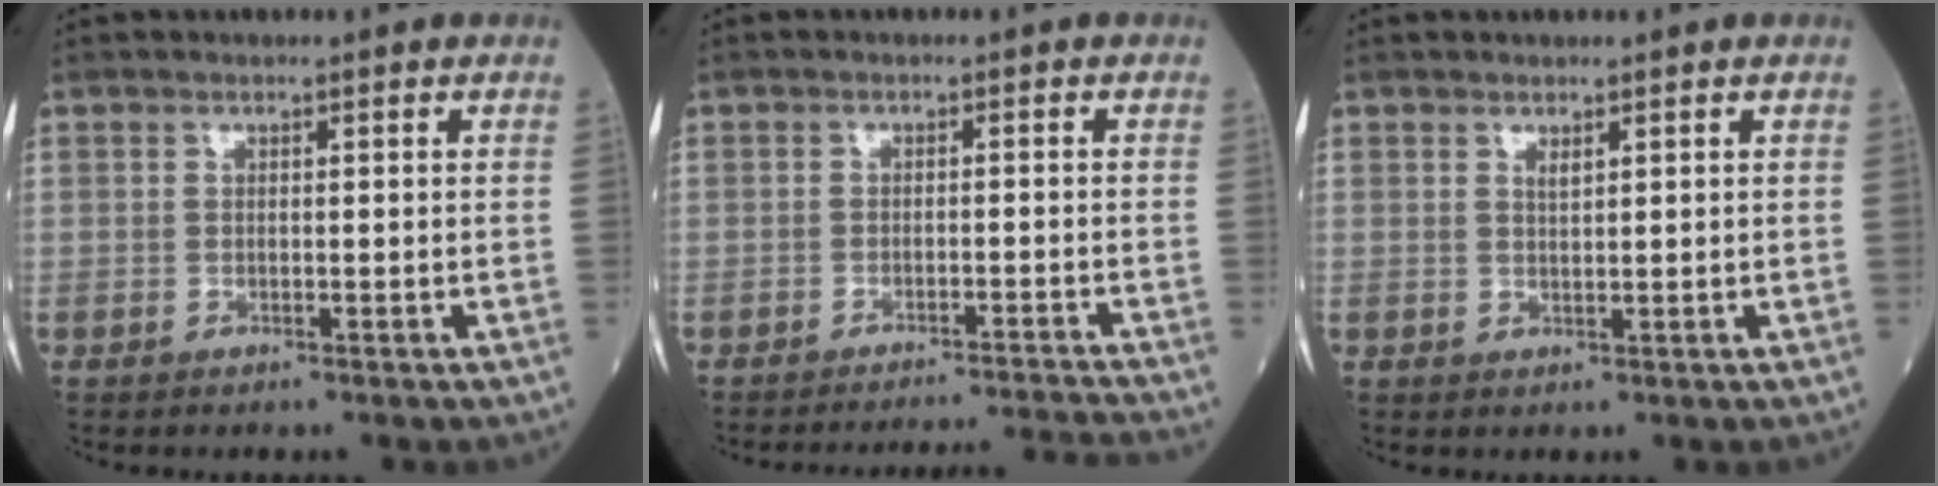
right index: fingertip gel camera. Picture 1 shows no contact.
{"total": 9.5, "force": [-9.0, -3.1, 0.7], "torque": [0.002, -0.014, -0.121]}
{"total": 1.0, "force": [0.7, 0.1, 0.7], "torque": [-0.019, -0.006, 0.014]}